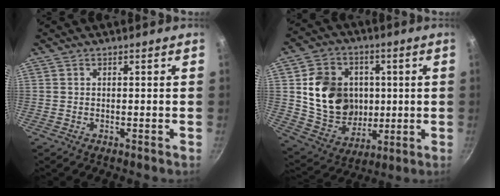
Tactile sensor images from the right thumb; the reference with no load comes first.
{"total": 17.6, "force": [1.9, 14.7, 9.4], "torque": [-0.130, -0.001, 0.048]}